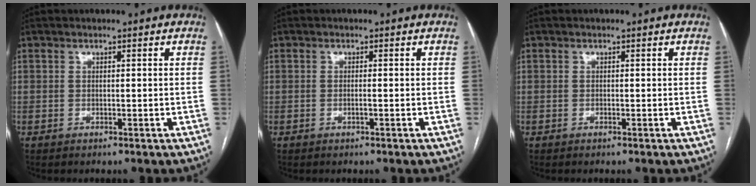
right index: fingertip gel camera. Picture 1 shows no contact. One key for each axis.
{"total": 0.7, "fx": -0.2, "fy": 0.0, "fz": 0.6, "tx": -0.015, "ty": 0.000, "tz": -0.003}
{"total": 0.0}